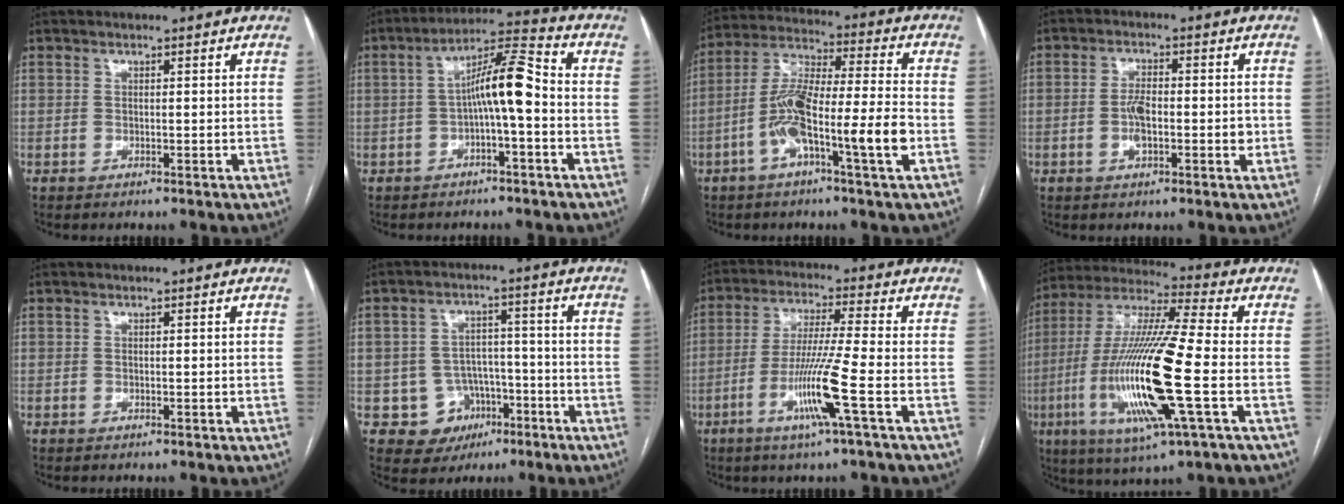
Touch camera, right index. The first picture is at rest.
{"total": 8.7, "force": [-1.1, 1.0, 8.6], "torque": [-0.147, 0.031, -0.023]}
{"total": 13.7, "force": [-4.5, 0.8, 12.9], "torque": [-0.247, 0.012, -0.086]}
{"total": 5.1, "force": [-0.8, 2.0, 4.7], "torque": [-0.093, 0.007, -0.013]}
{"total": 0.0}
{"total": 7.7, "force": [-3.0, 7.0, 1.3], "torque": [-0.011, 0.017, -0.036]}
{"total": 10.1, "force": [-3.8, -1.5, 9.2], "torque": [-0.181, -0.017, -0.077]}
{"total": 20.4, "force": [-4.6, 1.3, 19.8], "torque": [-0.420, -0.020, -0.087]}